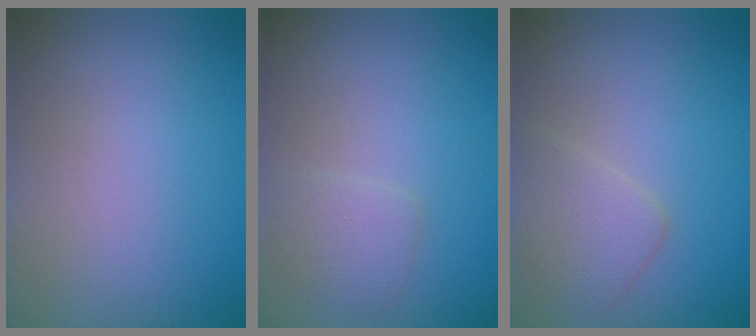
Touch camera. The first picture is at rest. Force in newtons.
{"total": 1.7, "press": 1.7, "slide": 0.0}
{"total": 2.8, "press": 2.8, "slide": 0.2}